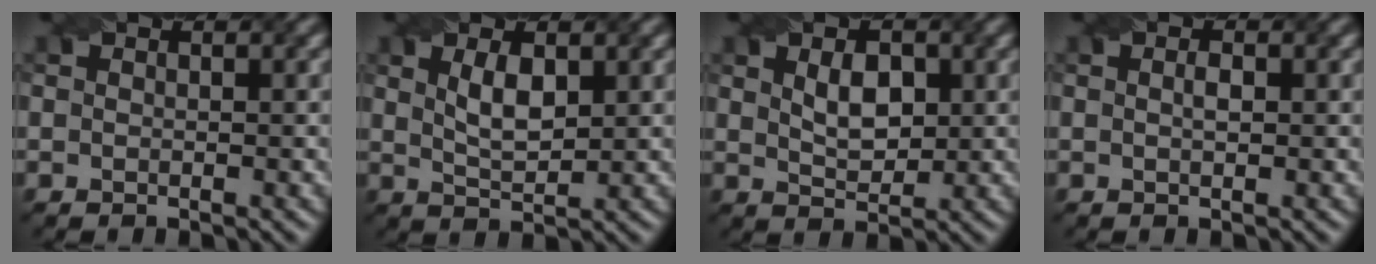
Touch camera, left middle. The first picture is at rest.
{"total": 3.0, "force": [1.2, 1.2, 2.5], "torque": [-0.054, 0.000, 0.026]}
{"total": 3.2, "force": [0.9, 1.8, 2.5], "torque": [-0.046, 0.002, 0.018]}
{"total": 1.0, "force": [0.1, 0.3, 0.9], "torque": [-0.017, 0.002, 0.004]}